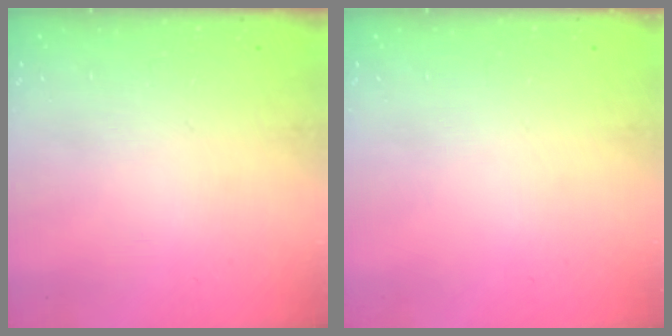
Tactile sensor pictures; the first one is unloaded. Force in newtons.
{"total": 0.0}